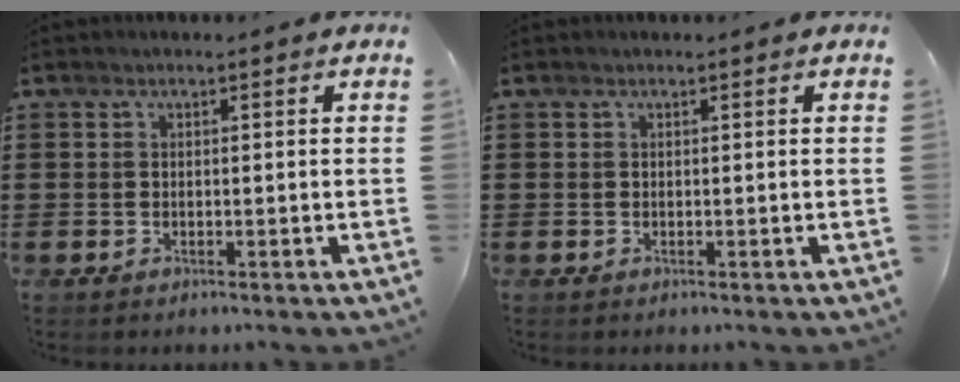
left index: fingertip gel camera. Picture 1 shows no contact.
{"total": 0.0}